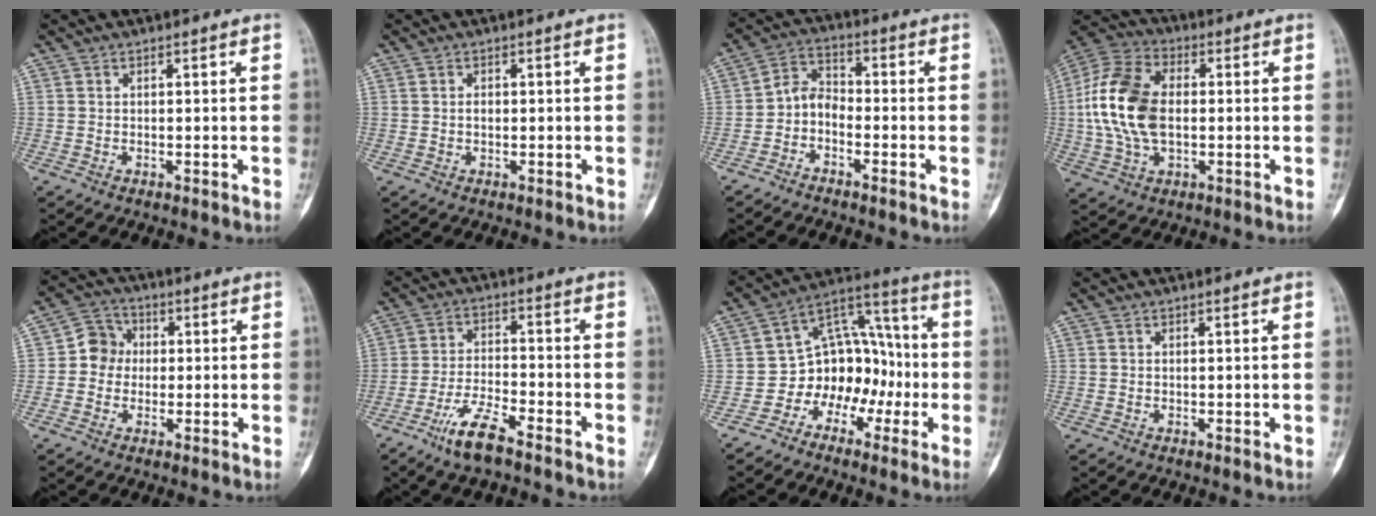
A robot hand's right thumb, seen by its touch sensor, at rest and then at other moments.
{"total": 1.0, "force": [0.0, 0.7, 0.7], "torque": [-0.007, 0.002, -0.001]}
{"total": 4.8, "force": [-2.2, 3.2, 2.9], "torque": [-0.045, 0.032, -0.057]}
{"total": 16.8, "force": [0.1, 10.4, 13.1], "torque": [-0.266, 0.019, 0.000]}
{"total": 6.0, "force": [0.1, 5.5, 2.5], "torque": [-0.013, 0.014, -0.012]}
{"total": 7.7, "force": [-5.5, 1.7, 5.2], "torque": [-0.111, 0.023, -0.106]}
{"total": 12.5, "force": [-4.0, 9.7, 6.8], "torque": [-0.044, 0.080, -0.076]}
{"total": 0.0}